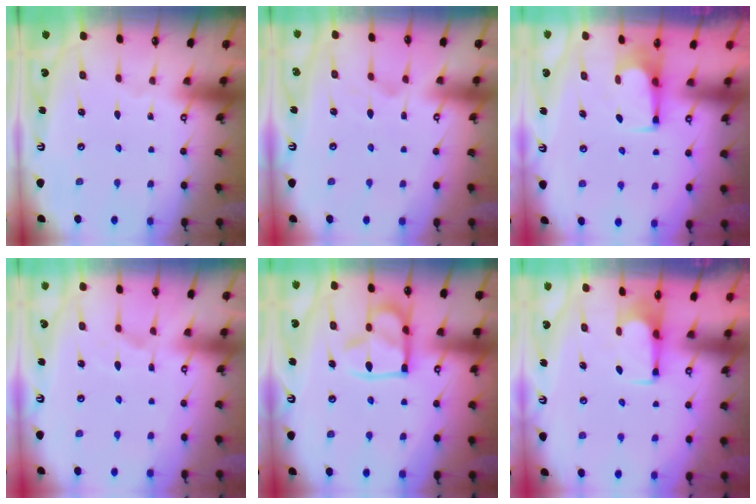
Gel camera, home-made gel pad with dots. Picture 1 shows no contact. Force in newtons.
{"total": 1.3, "press": 0.6, "slide": 1.2}
{"total": 2.3, "press": 2.3, "slide": 0.4}
{"total": 5.2, "press": 5.0, "slide": 1.3}
{"total": 14.3, "press": 14.2, "slide": 1.5}
{"total": 2.8, "press": 2.8, "slide": 0.5}